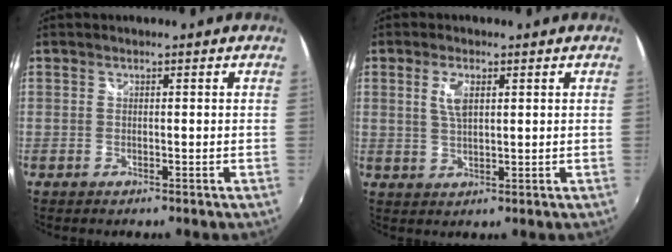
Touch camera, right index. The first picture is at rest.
{"total": 4.2, "force": [1.4, 1.8, 3.5], "torque": [-0.065, 0.000, 0.028]}